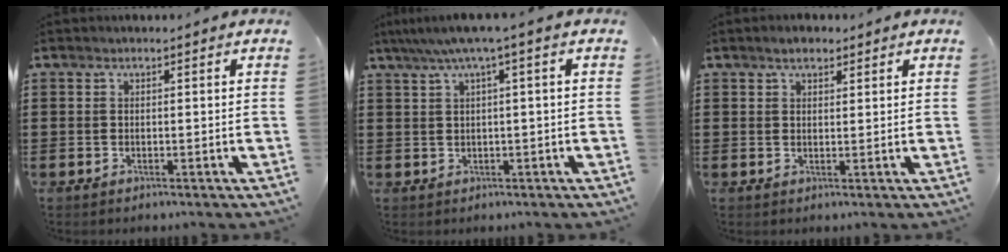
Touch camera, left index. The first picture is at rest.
{"total": 3.3, "force": [0.6, -0.1, 3.2], "torque": [-0.062, 0.000, 0.005]}
{"total": 2.6, "force": [2.0, 1.1, 1.2], "torque": [-0.029, 0.008, 0.038]}